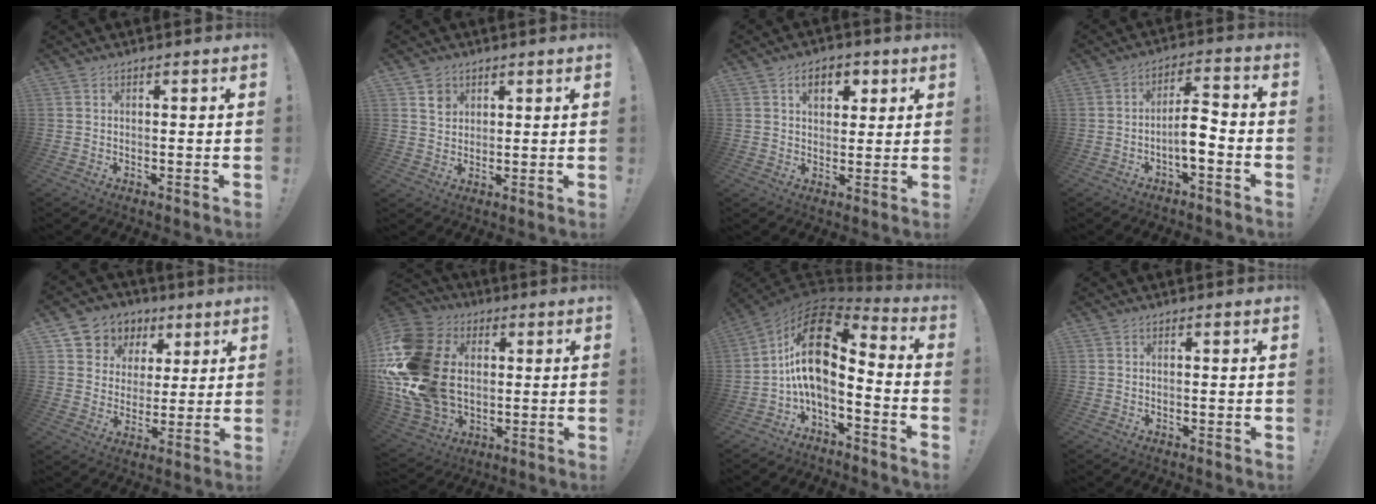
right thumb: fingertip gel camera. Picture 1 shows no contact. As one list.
[{"total": 4.7, "force": [2.8, 3.7, 1.1], "torque": [-0.001, -0.017, 0.050]}, {"total": 7.6, "force": [3.2, 5.2, 4.6], "torque": [-0.057, -0.003, 0.055]}, {"total": 8.3, "force": [-2.5, 2.9, 7.3], "torque": [-0.124, 0.019, -0.044]}, {"total": 8.5, "force": [3.4, 7.6, 1.6], "torque": [-0.019, -0.027, 0.071]}, {"total": 27.6, "force": [0.6, 20.1, 18.9], "torque": [-0.372, 0.002, 0.035]}, {"total": 17.0, "force": [2.3, 8.2, 14.7], "torque": [-0.266, -0.009, 0.040]}, {"total": 0.0}]